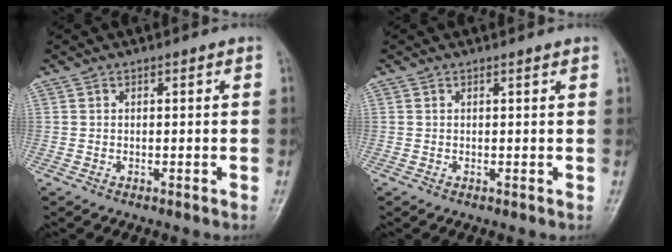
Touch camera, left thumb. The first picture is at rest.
{"total": 0.7, "force": [0.6, 0.2, 0.2], "torque": [-0.005, -0.002, 0.007]}